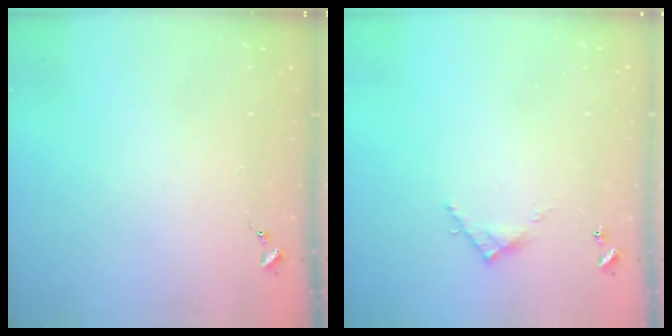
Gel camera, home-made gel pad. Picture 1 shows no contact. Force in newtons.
{"total": 5.5, "press": 5.5, "slide": 0.3}